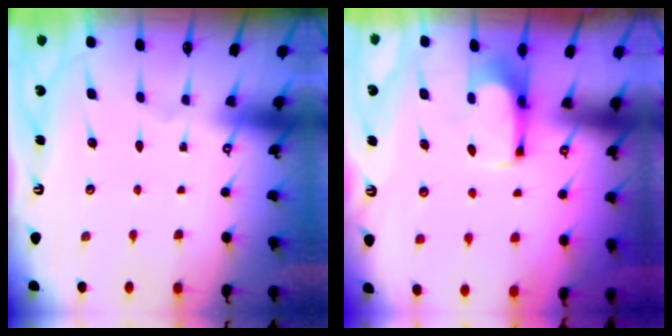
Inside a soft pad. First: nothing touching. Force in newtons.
{"total": 2.0, "press": 2.0, "slide": 0.2}